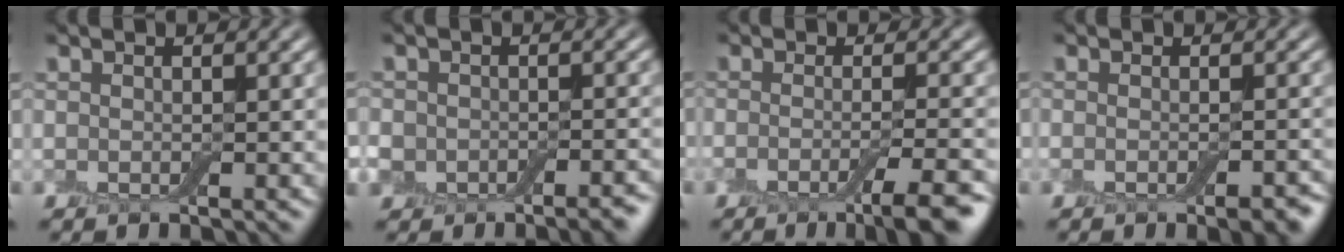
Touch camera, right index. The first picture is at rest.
{"total": 5.3, "force": [-2.9, 3.6, 2.5], "torque": [-0.019, 0.000, -0.044]}
{"total": 5.7, "force": [-2.6, 1.3, 4.9], "torque": [-0.063, -0.005, -0.044]}
{"total": 3.3, "force": [-1.4, 1.1, 2.8], "torque": [-0.031, -0.003, -0.017]}